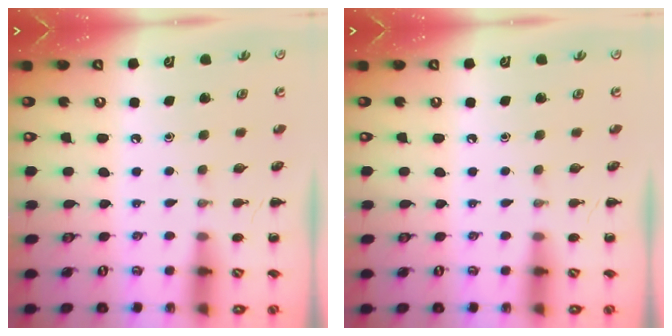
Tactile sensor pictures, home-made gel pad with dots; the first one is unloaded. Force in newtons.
{"total": 0.0}